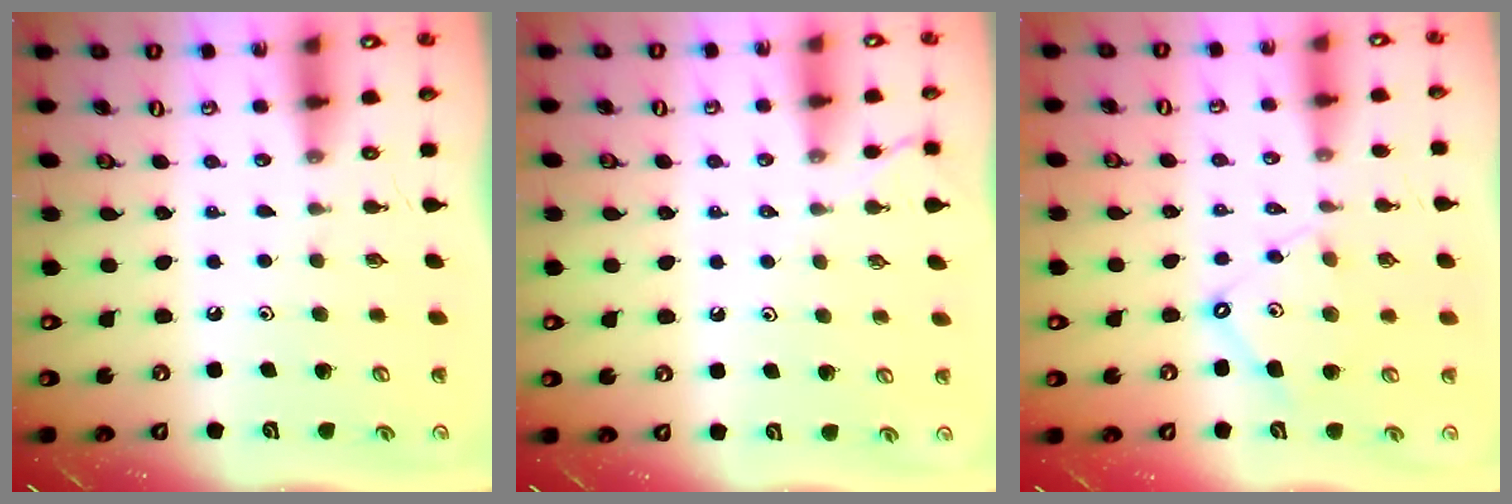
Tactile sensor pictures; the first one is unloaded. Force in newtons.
{"total": 2.4, "press": 2.4, "slide": 0.5}
{"total": 8.3, "press": 8.2, "slide": 0.7}